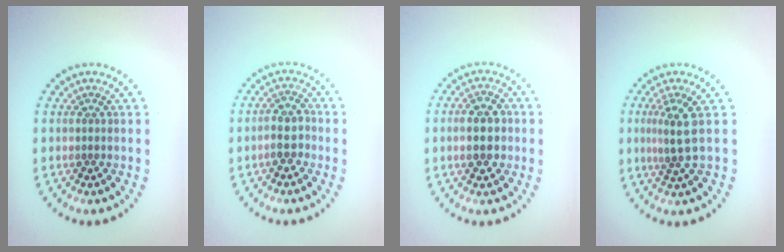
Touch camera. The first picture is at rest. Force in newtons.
{"total": 2.5, "press": 2.2, "slide": 1.0}
{"total": 3.5, "press": 3.5, "slide": 0.2}
{"total": 2.5, "press": 2.0, "slide": 1.5}